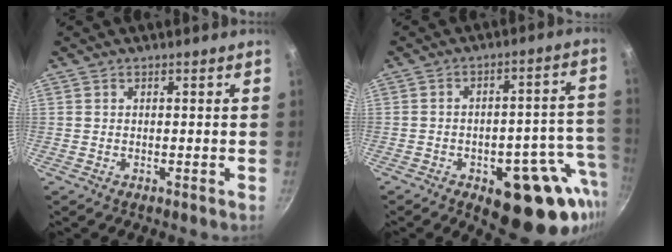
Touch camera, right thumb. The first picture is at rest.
{"total": 19.5, "force": [-7.4, 9.4, 15.4], "torque": [-0.127, 0.025, -0.089]}